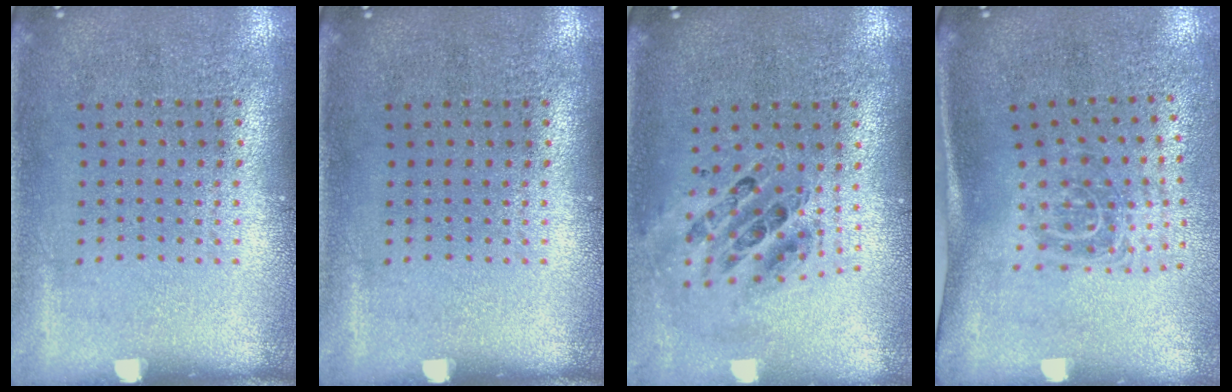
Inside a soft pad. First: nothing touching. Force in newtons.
{"total": 0.0}
{"total": 0.8, "press": 0.8, "slide": 0.1}
{"total": 1.7, "press": 1.2, "slide": 1.3}